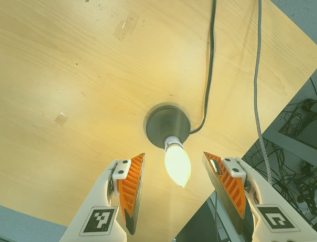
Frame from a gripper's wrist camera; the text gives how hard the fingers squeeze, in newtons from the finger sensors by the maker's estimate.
{"total": 0.0}